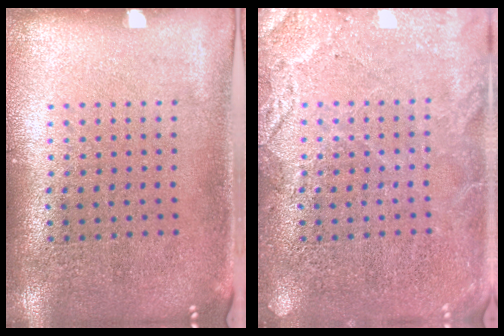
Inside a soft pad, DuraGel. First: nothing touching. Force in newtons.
{"total": 3.5, "press": 3.4, "slide": 0.5}